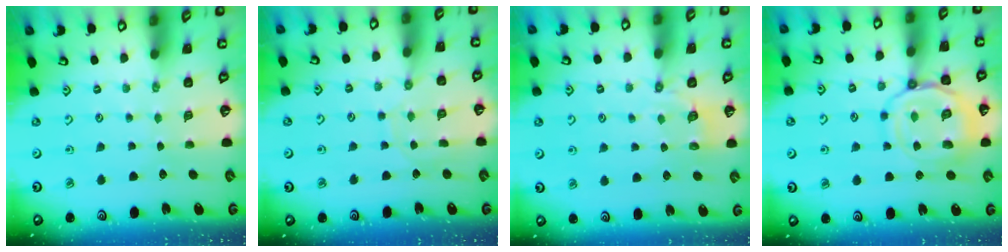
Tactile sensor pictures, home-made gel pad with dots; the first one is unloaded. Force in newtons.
{"total": 6.1, "press": 6.1, "slide": 0.6}
{"total": 4.2, "press": 3.6, "slide": 2.2}
{"total": 14.4, "press": 14.4, "slide": 1.1}